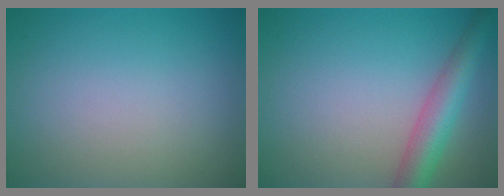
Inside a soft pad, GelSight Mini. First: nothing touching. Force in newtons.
{"total": 4.6, "press": 4.6, "slide": 0.1}